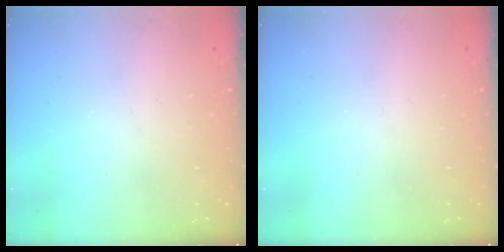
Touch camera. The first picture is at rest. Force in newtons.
{"total": 0.0}